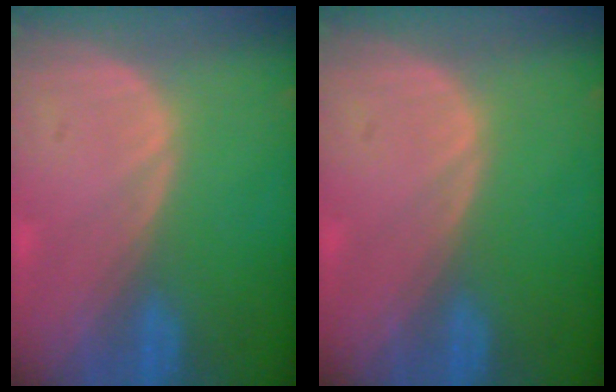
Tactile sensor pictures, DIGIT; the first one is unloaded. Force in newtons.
{"total": 0.0}